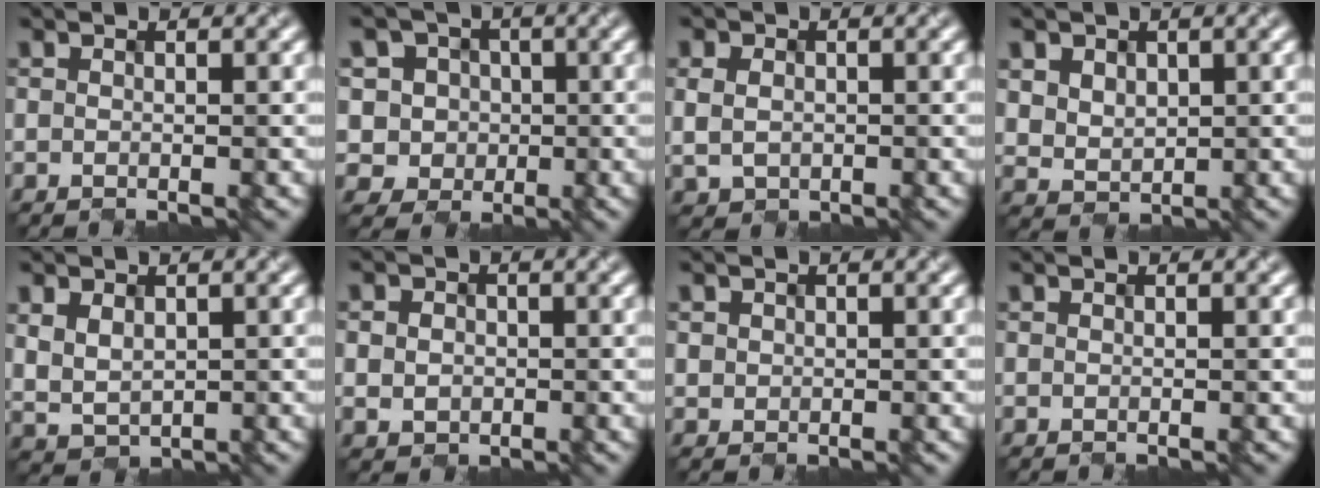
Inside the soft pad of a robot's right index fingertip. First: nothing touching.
{"total": 3.5, "force": [-0.5, 3.4, 0.5], "torque": [-0.011, 0.010, -0.014]}
{"total": 1.9, "force": [-0.5, 1.7, 0.8], "torque": [-0.026, -0.006, 0.004]}
{"total": 3.1, "force": [1.0, 2.6, 1.5], "torque": [-0.060, 0.009, 0.031]}
{"total": 2.3, "force": [0.2, 1.7, 1.5], "torque": [-0.047, -0.002, 0.020]}
{"total": 2.1, "force": [-0.4, 2.0, 0.6], "torque": [-0.013, 0.004, -0.005]}
{"total": 0.5, "force": [0.0, 0.4, -0.4], "torque": [-0.003, 0.000, 0.011]}
{"total": 0.0}